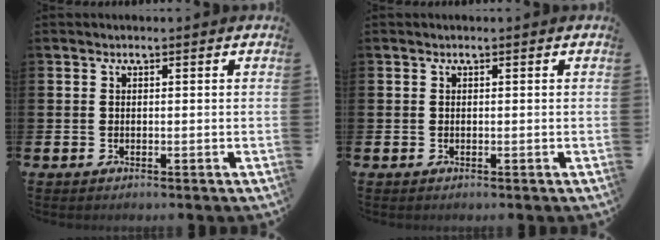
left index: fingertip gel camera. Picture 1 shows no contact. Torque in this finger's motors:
{"motor_torque": [-0.14, 0.19, 0.00, -0.01]}